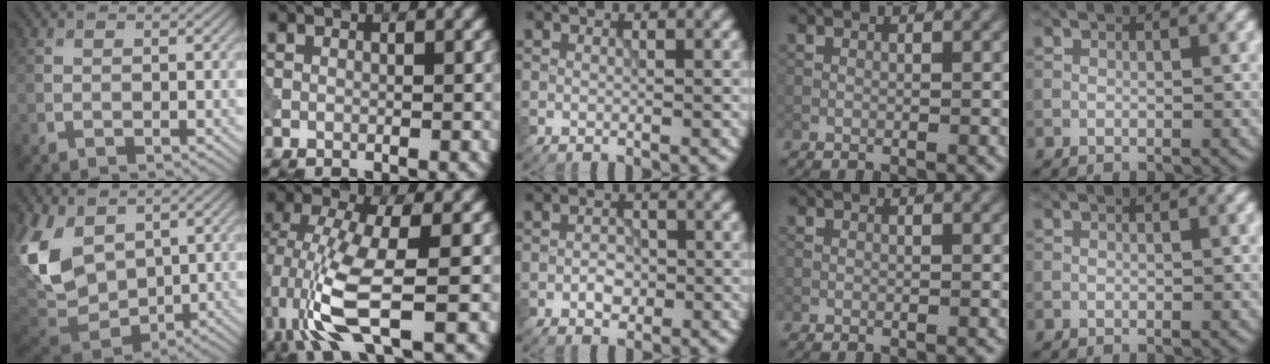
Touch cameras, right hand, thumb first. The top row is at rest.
{"thumb": {"total": 11.2, "force": [2.7, 7.6, 7.7], "torque": [-0.216, -0.005, 0.045]}, "index": {"total": 8.2, "force": [-2.4, 2.3, 7.5], "torque": [-0.178, -0.008, -0.051]}, "middle": {"total": 2.0, "force": [-0.7, 1.3, 1.3], "torque": [-0.021, 0.002, -0.014]}}